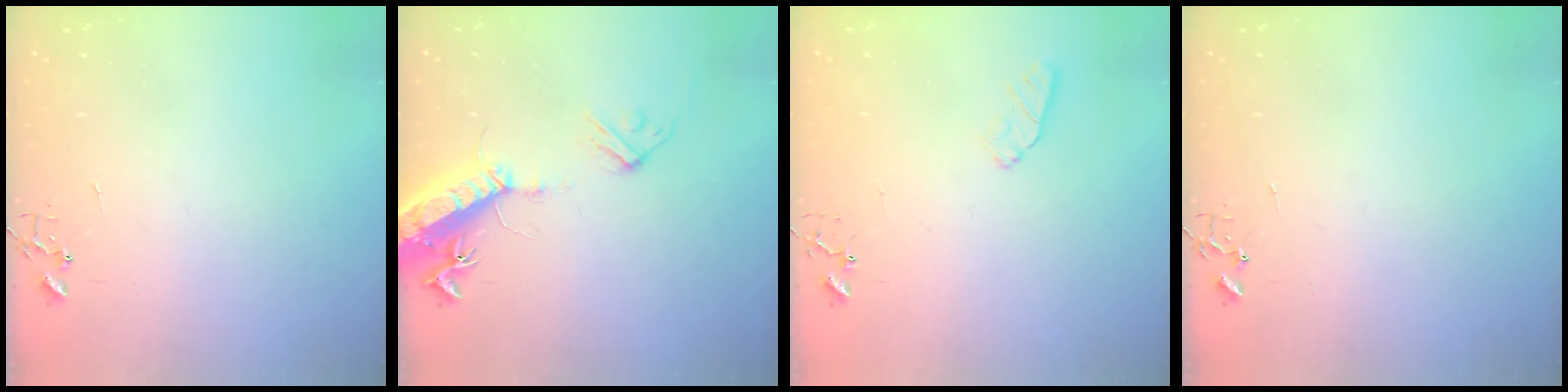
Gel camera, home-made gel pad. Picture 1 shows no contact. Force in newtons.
{"total": 17.3, "press": 16.8, "slide": 3.9}
{"total": 6.1, "press": 6.1, "slide": 0.8}
{"total": 0.0}